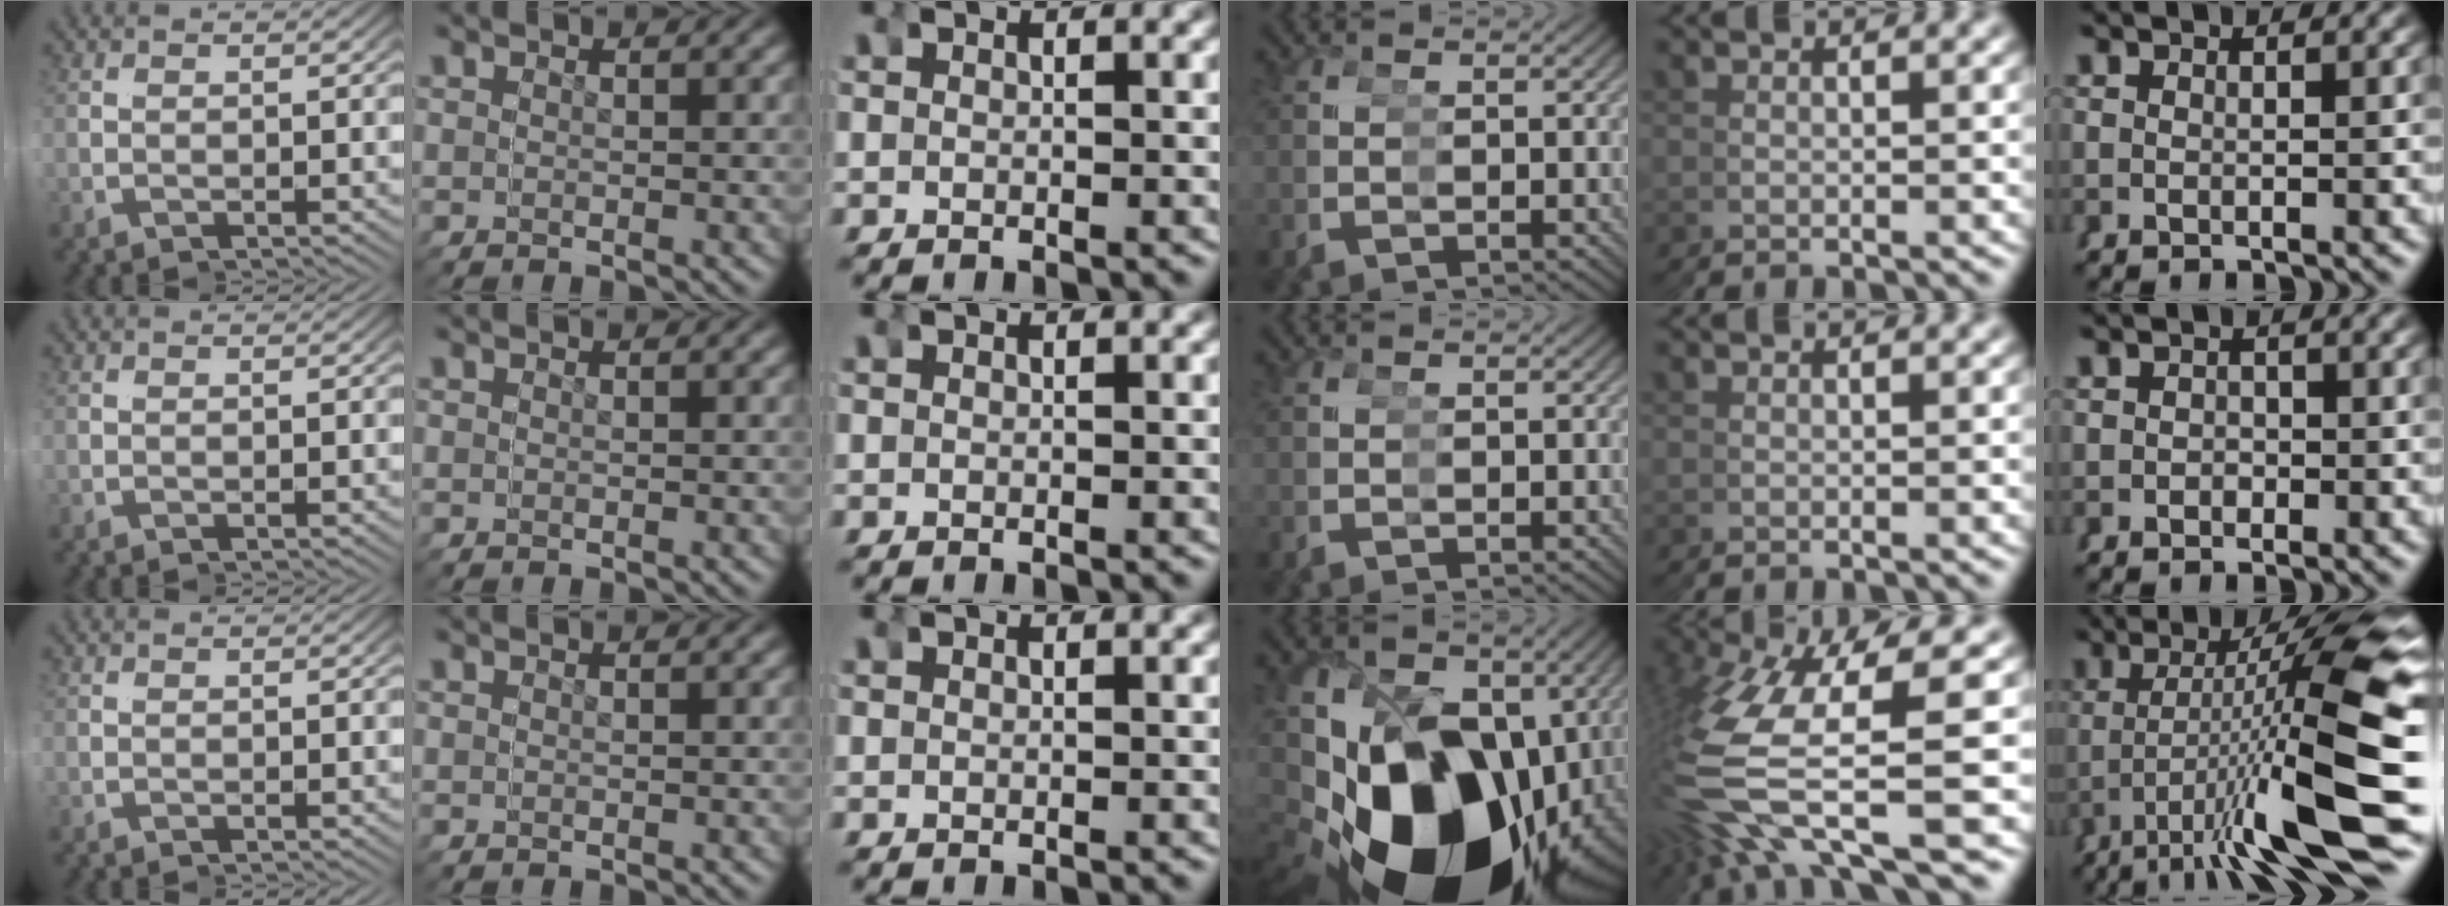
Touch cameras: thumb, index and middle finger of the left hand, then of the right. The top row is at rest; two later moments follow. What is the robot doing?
{"motion": "grasp_and_lifting", "object": "scissors"}